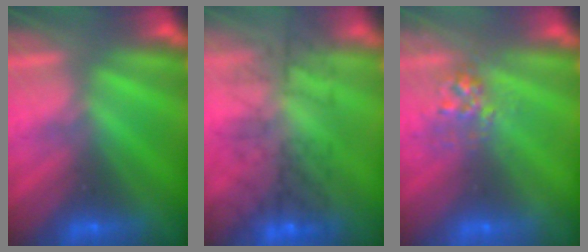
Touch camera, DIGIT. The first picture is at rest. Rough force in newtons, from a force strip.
{"total": 8.6}
{"total": 2.9}